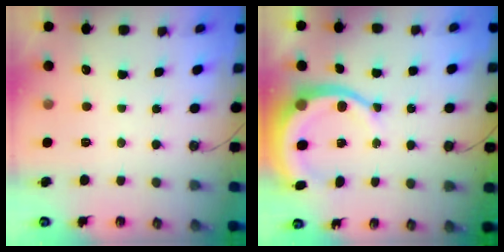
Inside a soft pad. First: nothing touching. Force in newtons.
{"total": 11.0, "press": 10.9, "slide": 2.0}